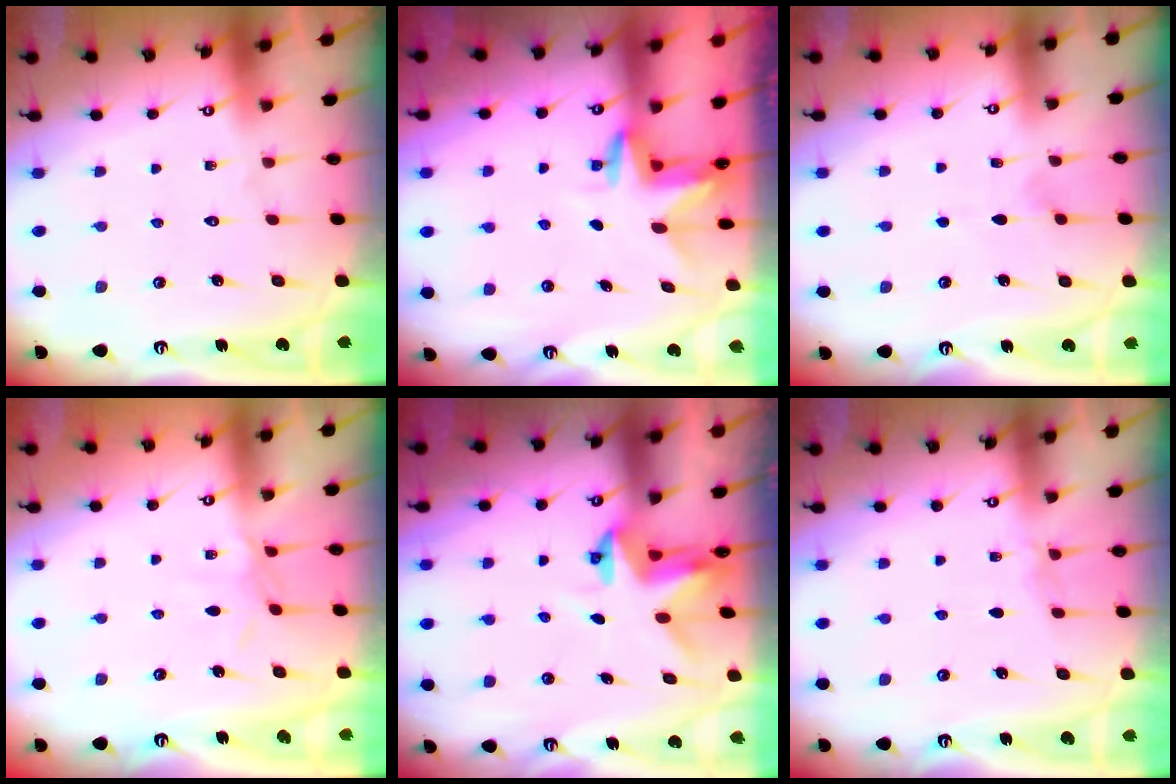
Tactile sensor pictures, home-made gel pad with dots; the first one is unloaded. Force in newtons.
{"total": 3.2, "press": 3.1, "slide": 0.3}
{"total": 3.4, "press": 3.0, "slide": 1.5}
{"total": 2.9, "press": 2.9, "slide": 0.6}
{"total": 3.8, "press": 3.8, "slide": 0.2}
{"total": 2.8, "press": 2.6, "slide": 0.9}